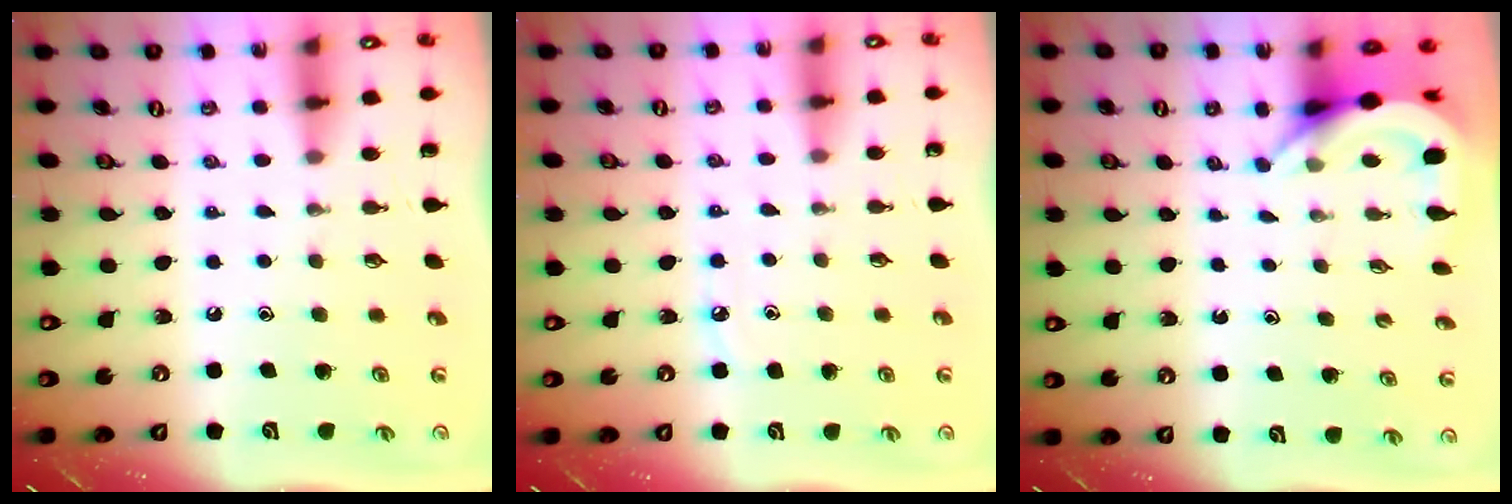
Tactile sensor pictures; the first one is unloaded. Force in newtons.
{"total": 4.8, "press": 4.8, "slide": 0.3}
{"total": 4.4, "press": 4.4, "slide": 0.2}